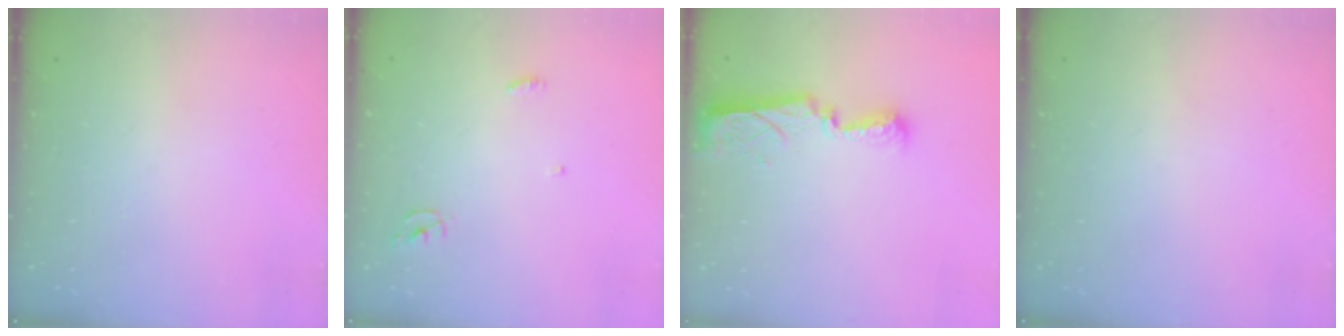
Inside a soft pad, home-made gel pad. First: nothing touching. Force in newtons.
{"total": 3.1, "press": 3.1, "slide": 0.2}
{"total": 8.2, "press": 8.2, "slide": 0.4}
{"total": 0.0}